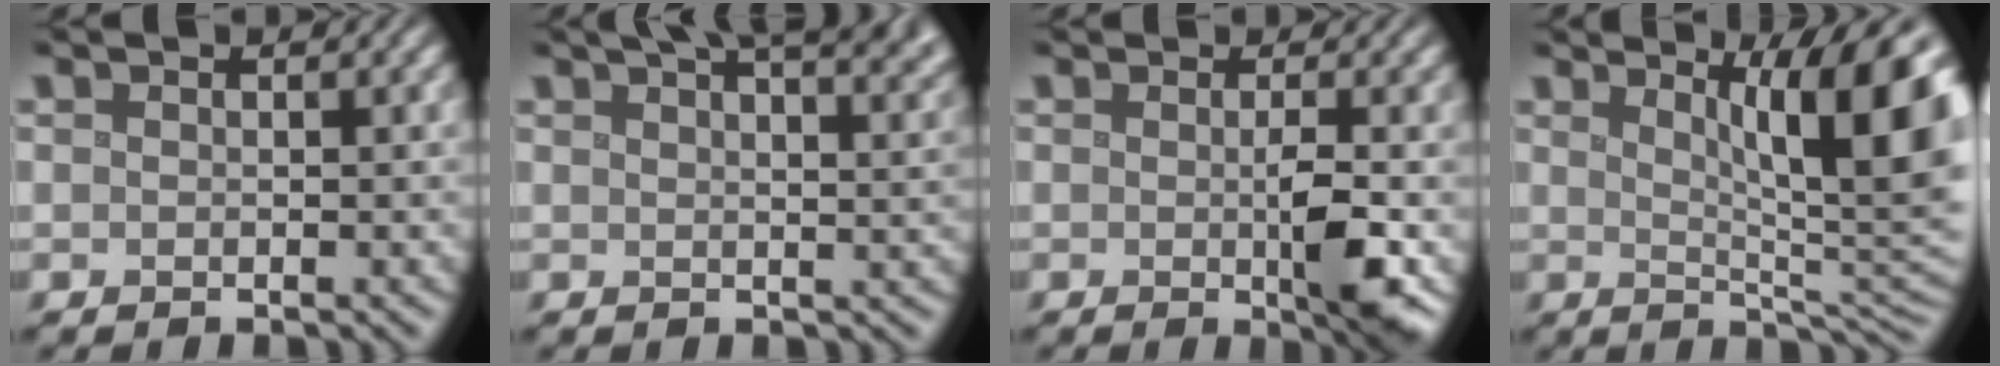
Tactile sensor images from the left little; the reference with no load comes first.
{"total": 11.7, "force": [7.8, 4.5, 7.5], "torque": [-0.057, 0.055, 0.072]}
{"total": 3.2, "force": [-0.3, 0.4, 3.2], "torque": [-0.051, -0.005, -0.002]}
{"total": 11.4, "force": [3.6, 2.9, 10.5], "torque": [-0.101, 0.006, 0.048]}